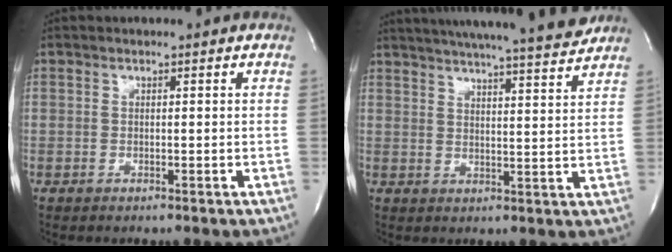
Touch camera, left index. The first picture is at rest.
{"total": 18.5, "force": [16.8, -0.1, 7.6], "torque": [-0.125, -0.019, 0.224]}